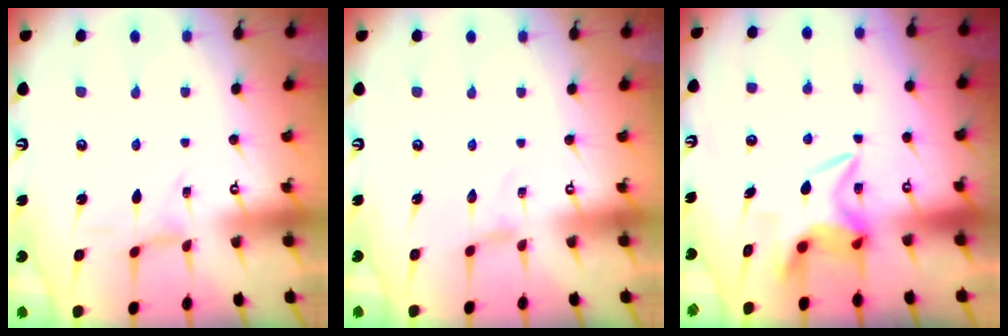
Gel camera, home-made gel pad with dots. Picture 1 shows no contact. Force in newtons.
{"total": 0.0}
{"total": 6.6, "press": 6.6, "slide": 0.4}